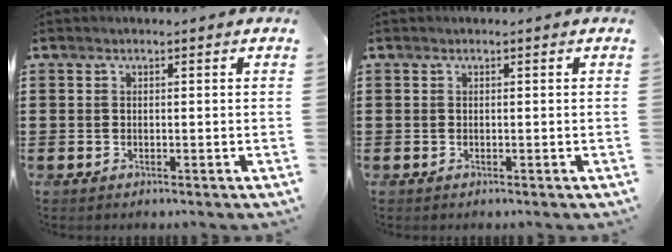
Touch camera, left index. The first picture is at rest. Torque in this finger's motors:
{"motor_torque": [0.00, 0.00, 0.00, 0.00]}